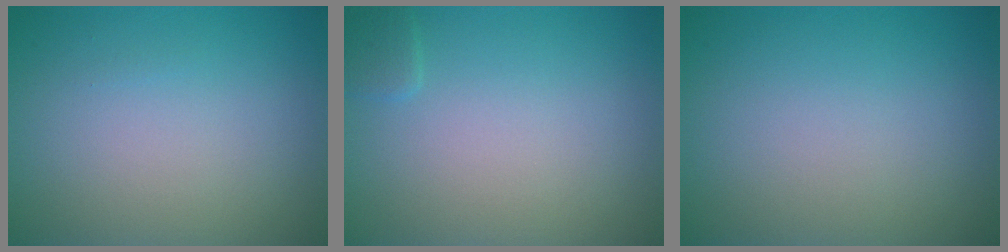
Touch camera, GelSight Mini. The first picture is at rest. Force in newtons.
{"total": 0.9, "press": 0.8, "slide": 0.1}
{"total": 0.0}